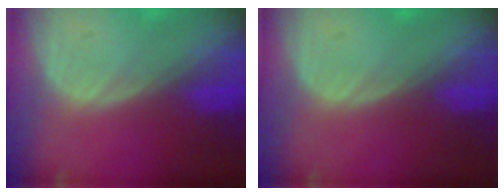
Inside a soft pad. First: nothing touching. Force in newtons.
{"total": 0.5, "press": 0.0, "slide": 0.5}